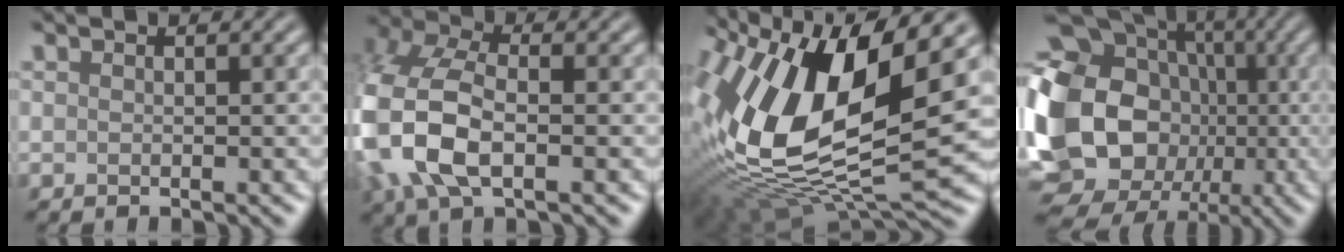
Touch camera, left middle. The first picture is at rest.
{"total": 10.6, "force": [-2.7, 6.2, 8.2], "torque": [-0.222, -0.008, -0.057]}
{"total": 15.7, "force": [2.6, 7.7, 13.5], "torque": [-0.276, -0.010, 0.037]}
{"total": 21.6, "force": [-2.0, 18.5, 10.9], "torque": [-0.211, -0.003, -0.078]}